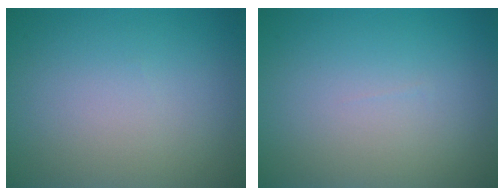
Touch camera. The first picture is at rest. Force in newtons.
{"total": 0.0}